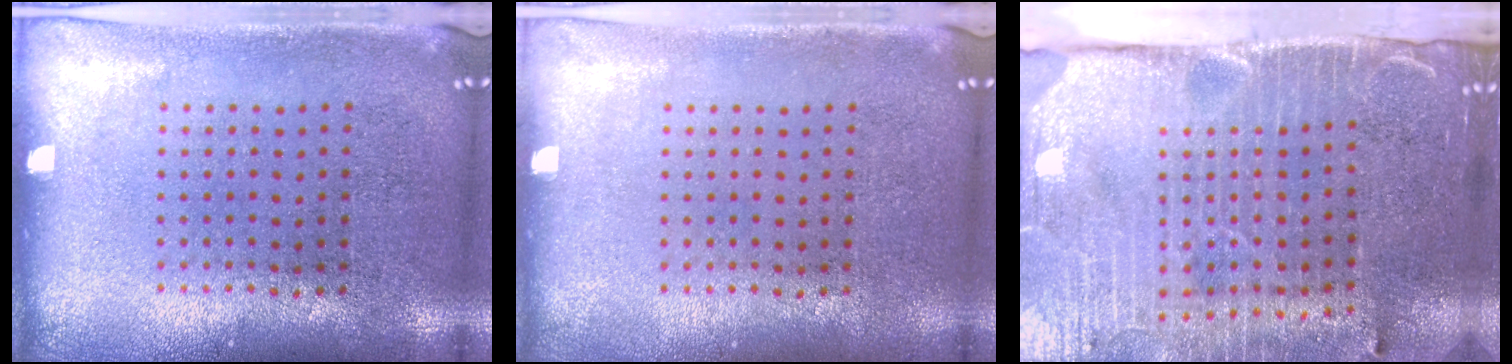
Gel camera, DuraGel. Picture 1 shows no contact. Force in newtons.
{"total": 0.0}
{"total": 4.7, "press": 3.9, "slide": 2.6}